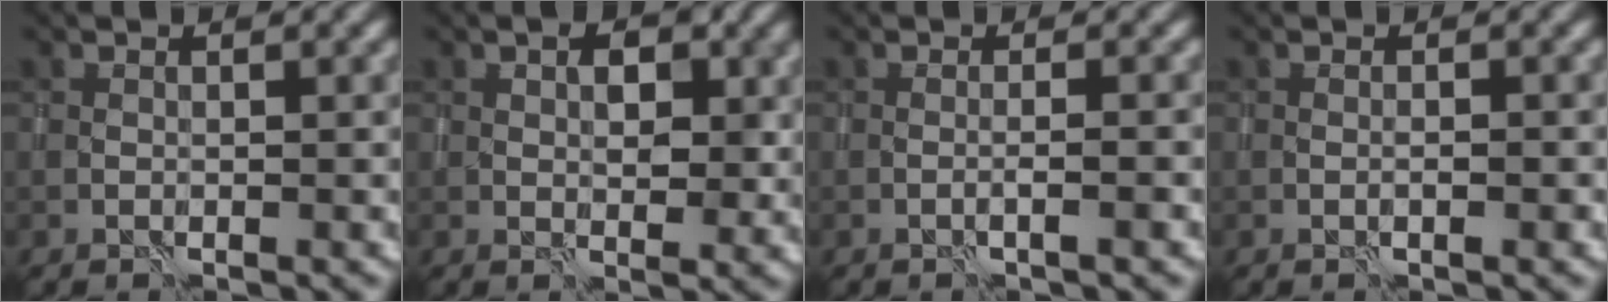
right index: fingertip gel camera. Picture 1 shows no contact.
{"total": 3.1, "force": [1.2, 1.8, 2.3], "torque": [-0.029, -0.005, 0.022]}
{"total": 1.3, "force": [-0.3, 0.1, 1.3], "torque": [-0.013, 0.004, -0.013]}
{"total": 0.8, "force": [-0.2, 0.0, 0.8], "torque": [-0.010, 0.001, -0.004]}